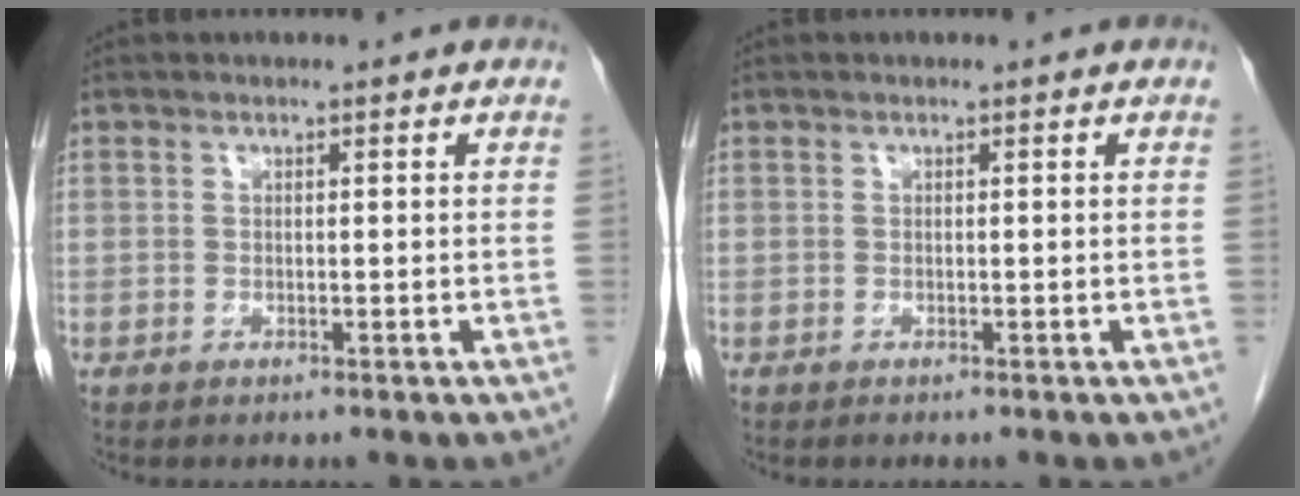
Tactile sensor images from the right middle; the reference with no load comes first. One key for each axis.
{"total": 0.0}